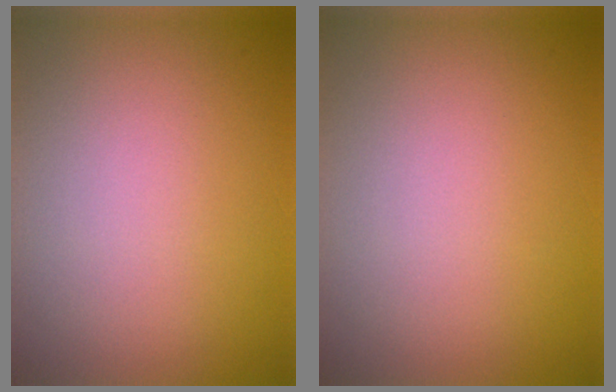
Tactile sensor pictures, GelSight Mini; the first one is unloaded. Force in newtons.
{"total": 0.0}